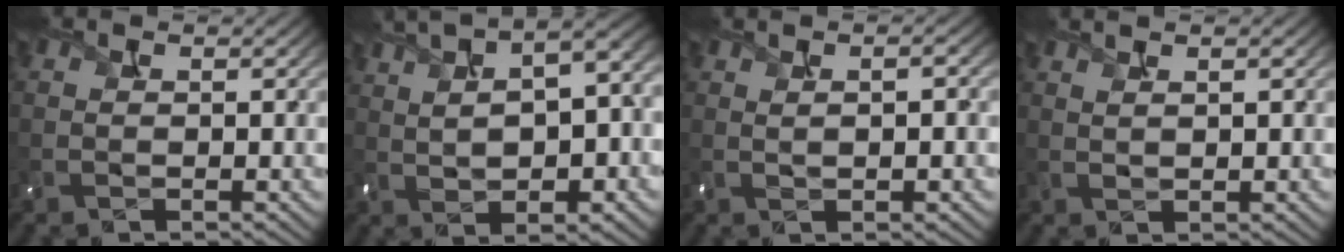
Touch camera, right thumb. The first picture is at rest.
{"total": 13.9, "force": [3.1, 5.6, 12.4], "torque": [-0.203, 0.023, 0.052]}
{"total": 4.2, "force": [0.9, 1.3, 3.9], "torque": [-0.053, 0.014, 0.006]}
{"total": 2.2, "force": [1.6, 0.3, 1.5], "torque": [-0.025, -0.003, 0.024]}